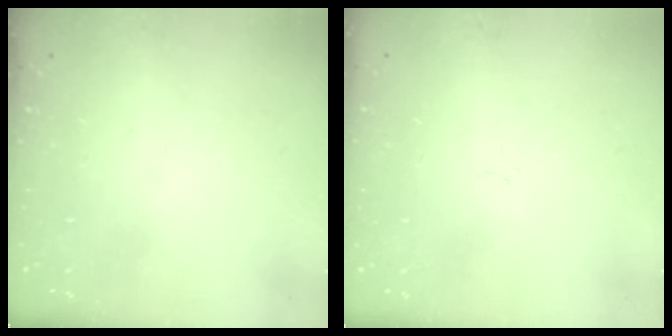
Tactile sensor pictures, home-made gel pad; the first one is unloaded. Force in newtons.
{"total": 0.0}